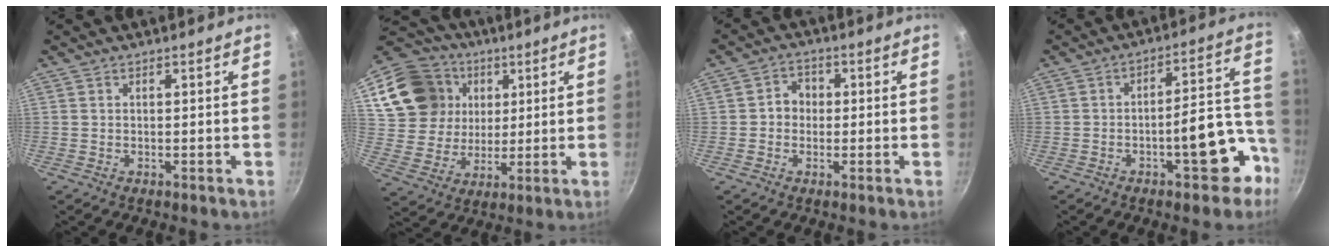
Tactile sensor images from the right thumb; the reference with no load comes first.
{"total": 19.4, "force": [6.3, 16.3, 8.2], "torque": [-0.146, 0.008, 0.124]}
{"total": 4.2, "force": [-0.2, 3.7, 1.8], "torque": [0.002, 0.011, -0.010]}
{"total": 12.6, "force": [-5.9, 5.1, 9.9], "torque": [-0.082, 0.074, -0.075]}